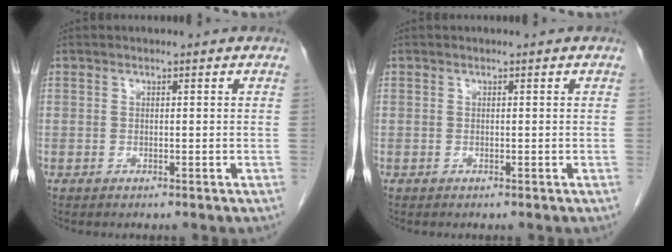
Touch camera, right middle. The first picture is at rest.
{"total": 0.0}